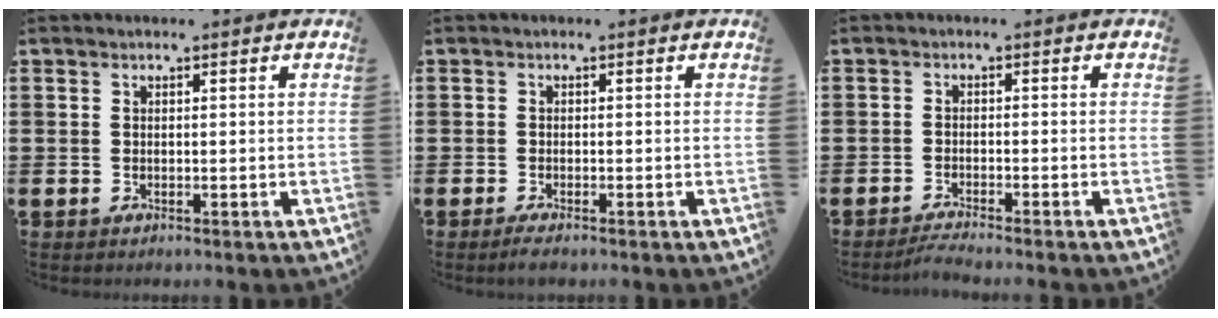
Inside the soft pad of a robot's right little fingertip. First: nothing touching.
{"total": 1.0, "force": [-0.6, 0.2, 0.8], "torque": [-0.016, -0.002, -0.012]}
{"total": 1.7, "force": [-1.5, -0.1, 0.8], "torque": [-0.012, 0.004, -0.029]}